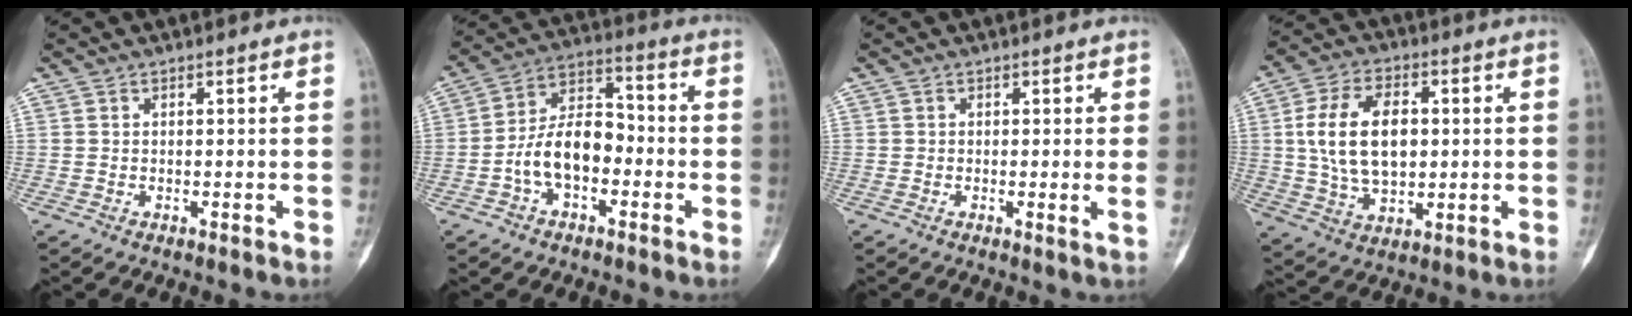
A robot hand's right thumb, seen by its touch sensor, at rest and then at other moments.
{"total": 11.7, "force": [-3.1, 7.1, 8.8], "torque": [-0.142, 0.048, -0.065]}
{"total": 1.3, "force": [0.2, -0.1, 1.3], "torque": [-0.021, -0.003, -0.001]}
{"total": 14.6, "force": [1.6, 9.0, 11.4], "torque": [-0.189, 0.003, 0.031]}